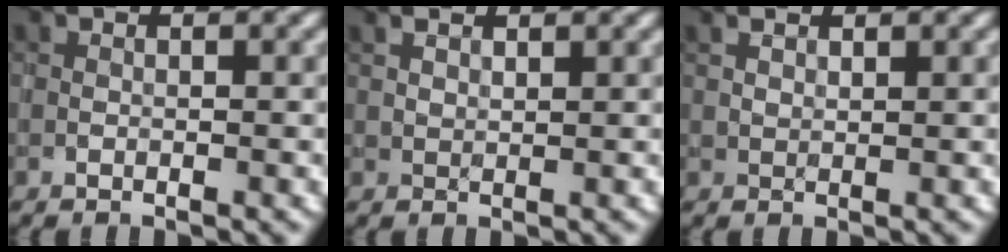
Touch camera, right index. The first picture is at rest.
{"total": 1.3, "force": [1.2, 0.3, 0.4], "torque": [-0.017, 0.000, 0.025]}
{"total": 1.2, "force": [1.1, 0.2, 0.4], "torque": [-0.016, 0.002, 0.023]}